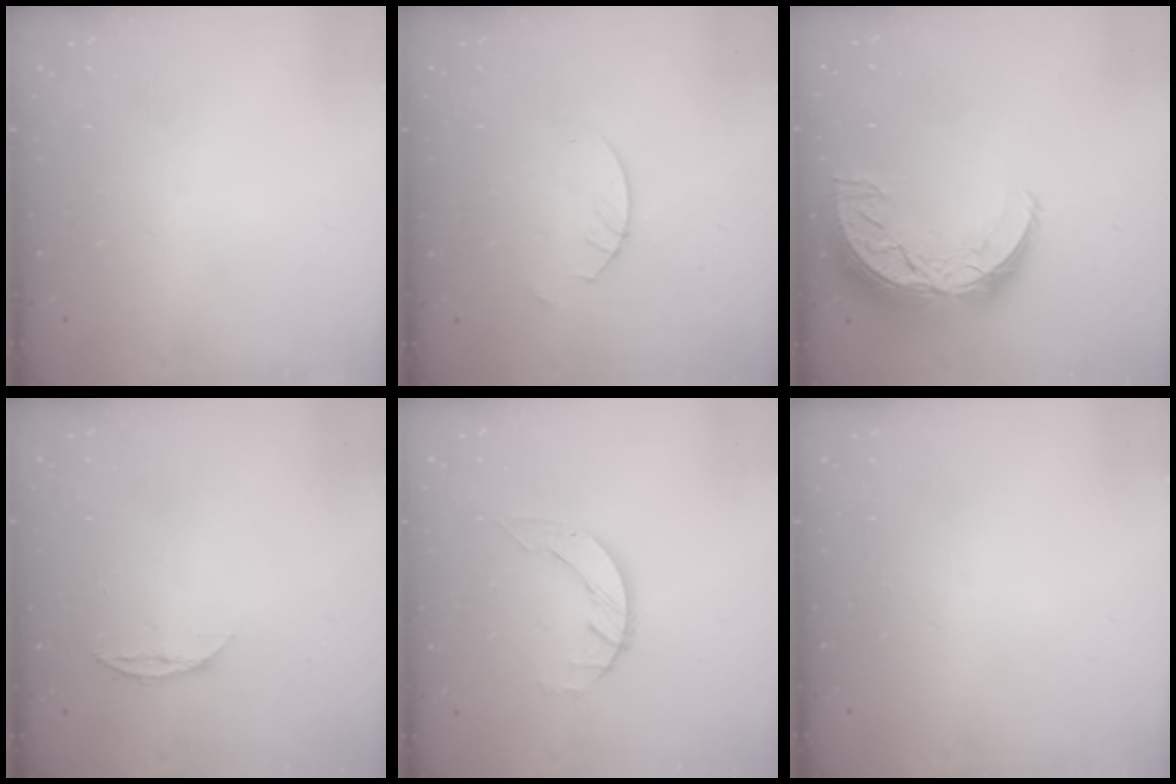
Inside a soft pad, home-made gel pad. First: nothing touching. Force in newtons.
{"total": 2.4, "press": 2.4, "slide": 0.1}
{"total": 14.7, "press": 14.7, "slide": 1.0}
{"total": 5.1, "press": 5.1, "slide": 0.7}
{"total": 2.7, "press": 2.7, "slide": 0.3}
{"total": 0.0}